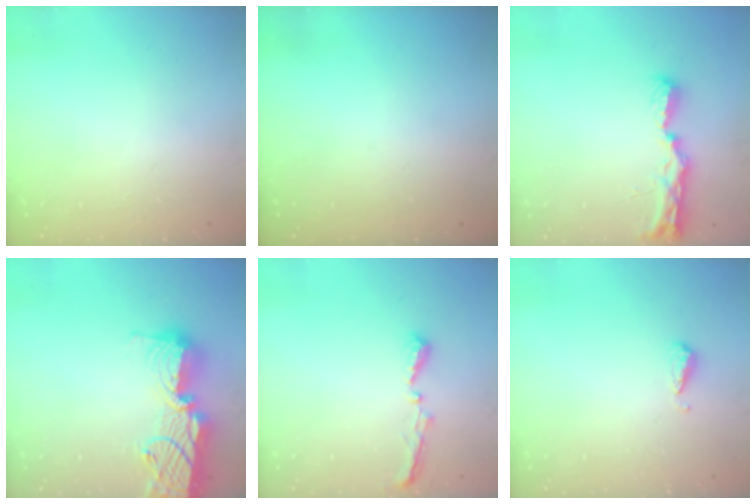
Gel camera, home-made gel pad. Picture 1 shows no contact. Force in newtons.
{"total": 0.0}
{"total": 10.5, "press": 9.6, "slide": 4.3}
{"total": 17.5, "press": 17.4, "slide": 1.3}
{"total": 5.5, "press": 5.5, "slide": 0.5}
{"total": 4.9, "press": 4.9, "slide": 0.5}